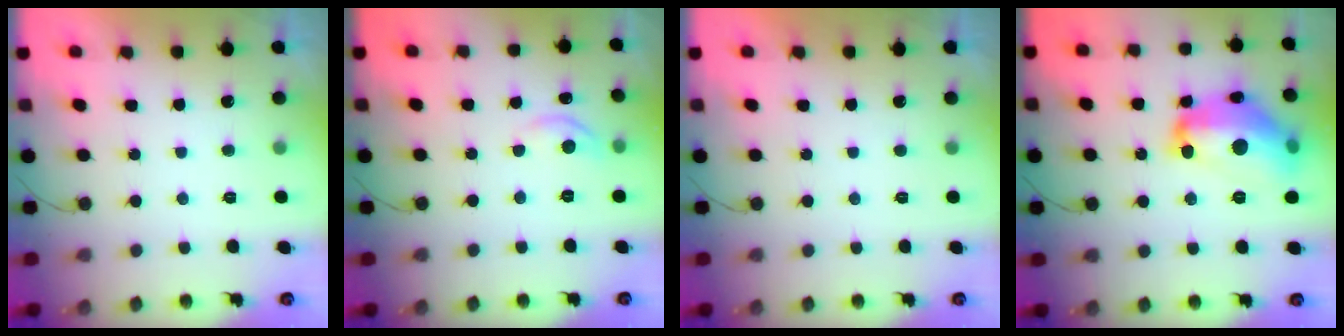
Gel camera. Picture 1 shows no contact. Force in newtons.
{"total": 5.9, "press": 5.9, "slide": 0.5}
{"total": 0.0}
{"total": 20.4, "press": 20.4, "slide": 1.4}